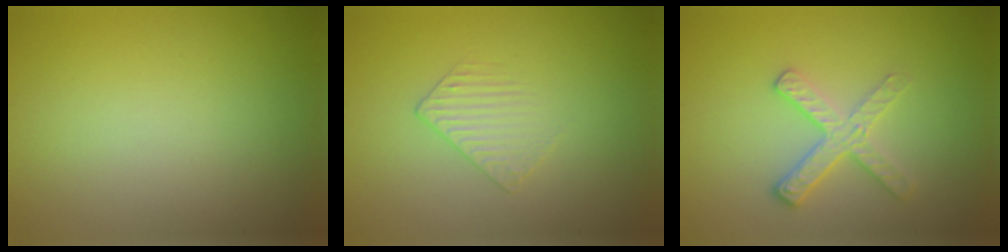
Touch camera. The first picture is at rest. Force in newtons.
{"total": 1.3, "press": 0.6, "slide": 1.1}
{"total": 2.6, "press": 2.4, "slide": 0.9}